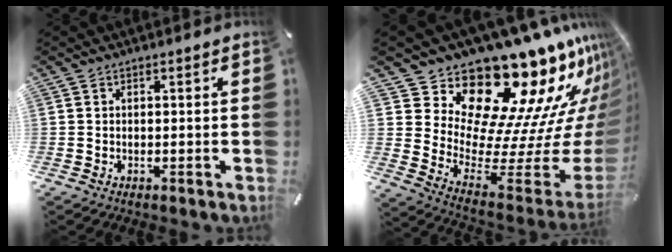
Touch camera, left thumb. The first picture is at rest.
{"total": 23.5, "force": [17.3, 10.9, 11.6], "torque": [-0.135, -0.185, 0.316]}